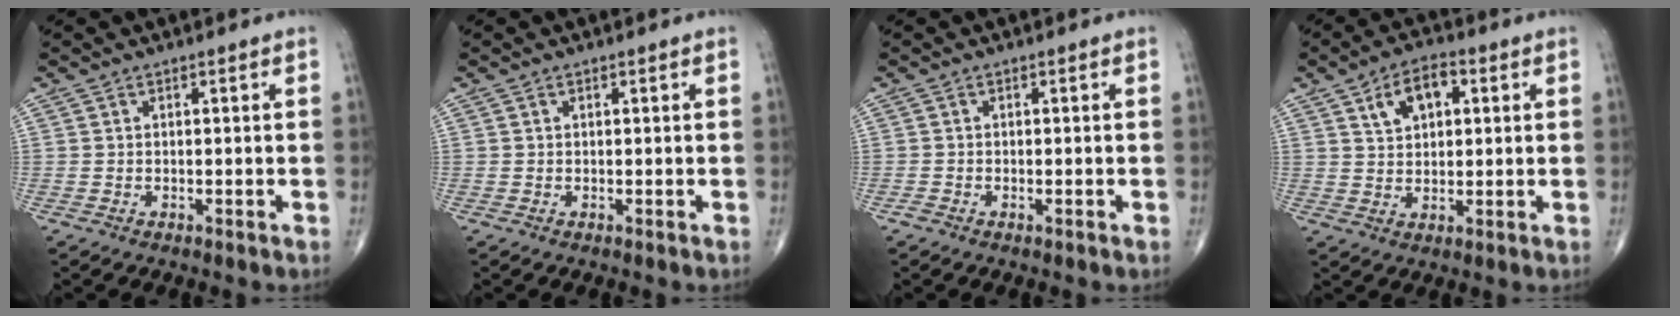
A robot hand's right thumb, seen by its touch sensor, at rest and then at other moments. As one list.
[{"total": 0.0}, {"total": 0.9, "force": [-0.5, 0.3, 0.6], "torque": [-0.011, 0.002, -0.010]}, {"total": 7.7, "force": [2.9, 4.6, 5.5], "torque": [-0.071, 0.002, 0.047]}]